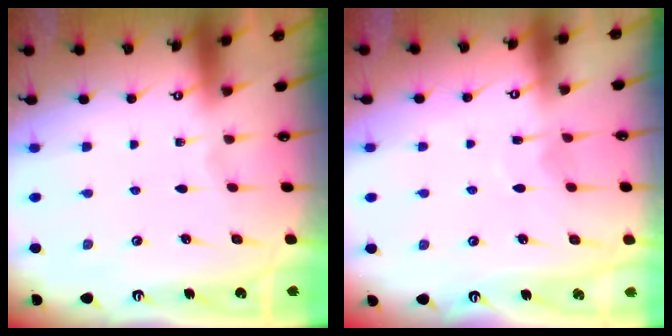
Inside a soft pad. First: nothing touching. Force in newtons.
{"total": 5.6, "press": 5.5, "slide": 0.5}